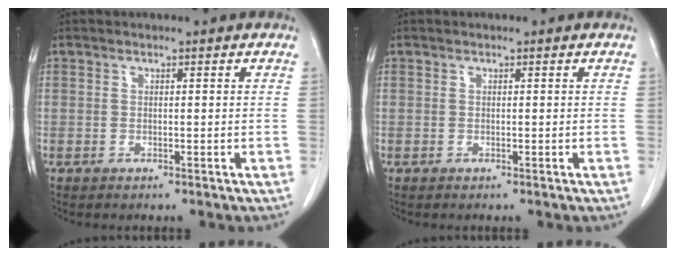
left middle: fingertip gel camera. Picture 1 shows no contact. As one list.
[{"total": 0.0}]